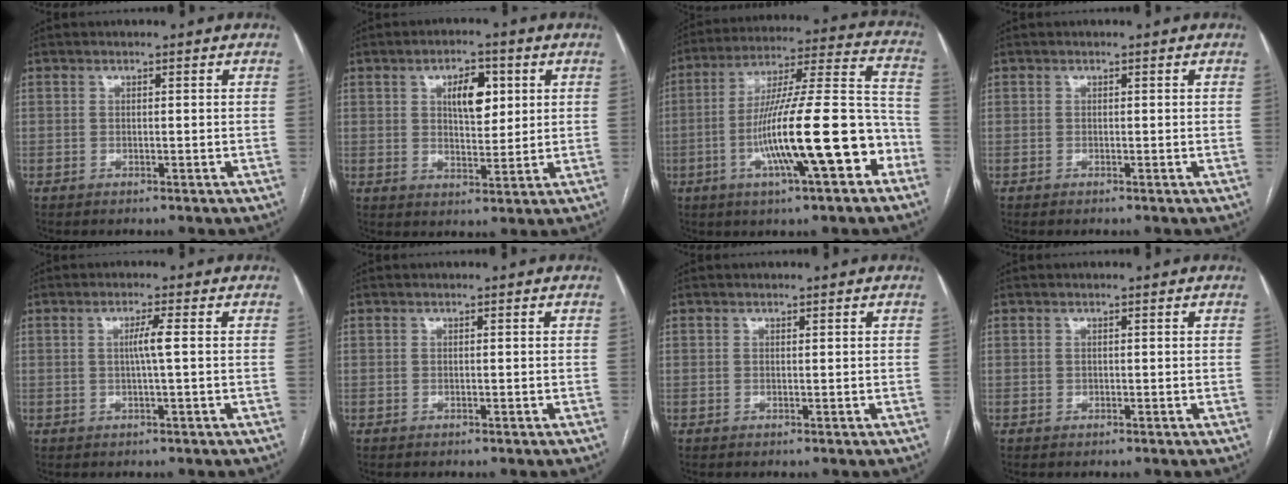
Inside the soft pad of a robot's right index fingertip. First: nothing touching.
{"total": 6.6, "force": [2.2, 3.0, 5.4], "torque": [-0.088, 0.007, 0.041]}
{"total": 19.7, "force": [-7.0, 2.2, 18.3], "torque": [-0.294, 0.008, -0.110]}
{"total": 0.0}
{"total": 2.7, "force": [0.2, -0.5, 2.6], "torque": [-0.050, -0.001, 0.002]}
{"total": 0.0}
{"total": 0.0}
{"total": 0.0}